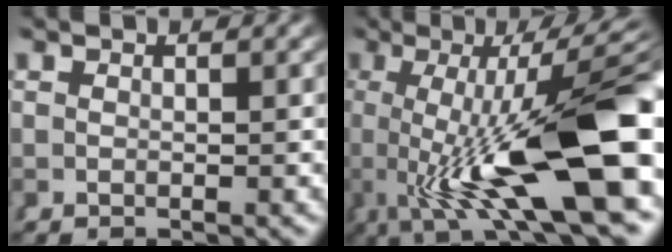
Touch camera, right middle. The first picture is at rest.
{"total": 14.5, "force": [-1.2, 3.9, 13.9], "torque": [-0.219, -0.004, -0.009]}